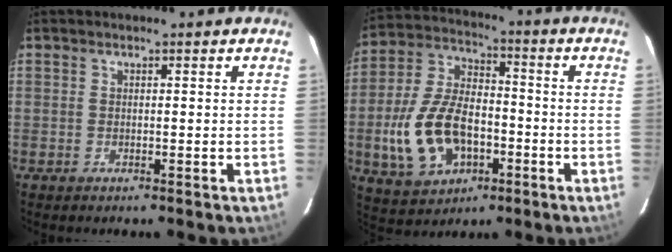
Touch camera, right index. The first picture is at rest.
{"total": 16.5, "force": [-4.8, 9.8, 12.4], "torque": [-0.276, 0.005, -0.073]}